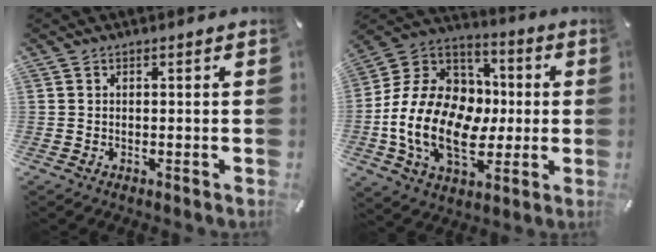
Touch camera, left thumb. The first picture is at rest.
{"total": 20.8, "force": [-3.6, 15.1, 13.8], "torque": [-0.294, 0.010, -0.058]}